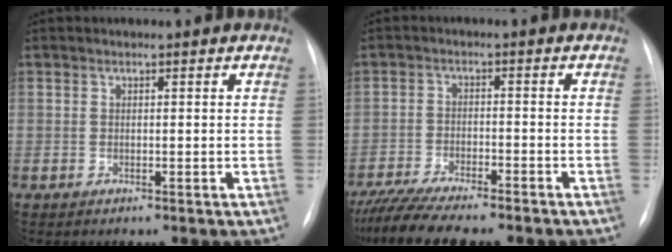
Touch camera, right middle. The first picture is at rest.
{"total": 11.6, "force": [-9.9, 1.3, 5.9], "torque": [-0.098, -0.018, -0.153]}